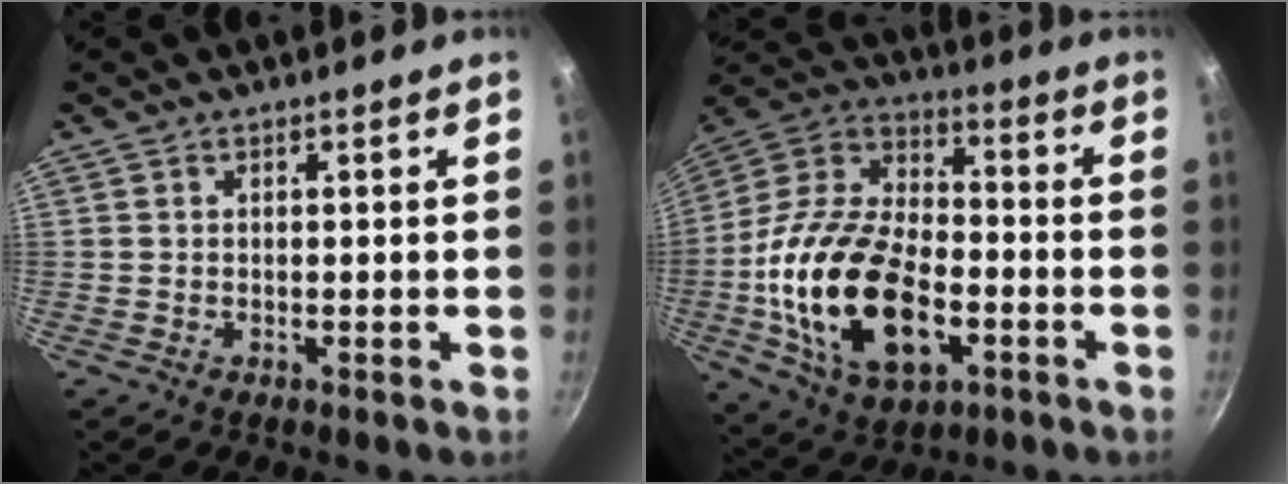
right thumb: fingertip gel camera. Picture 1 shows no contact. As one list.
[{"total": 25.2, "force": [-6.1, 14.7, 19.5], "torque": [-0.354, 0.030, -0.112]}]